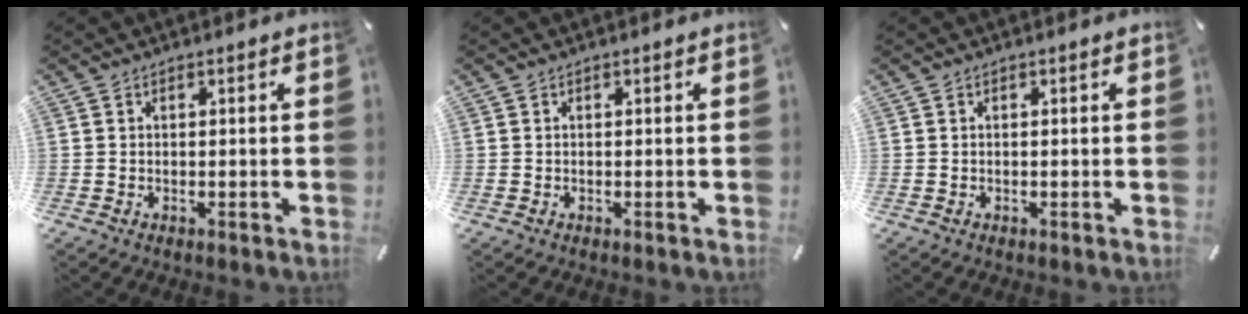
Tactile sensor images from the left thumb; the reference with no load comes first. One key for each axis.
{"total": 0.0}
{"total": 0.0}